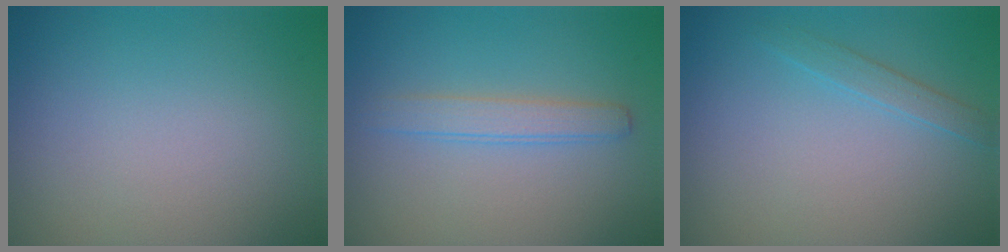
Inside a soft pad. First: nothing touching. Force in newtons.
{"total": 2.1, "press": 2.1, "slide": 0.1}
{"total": 1.3, "press": 1.3, "slide": 0.1}